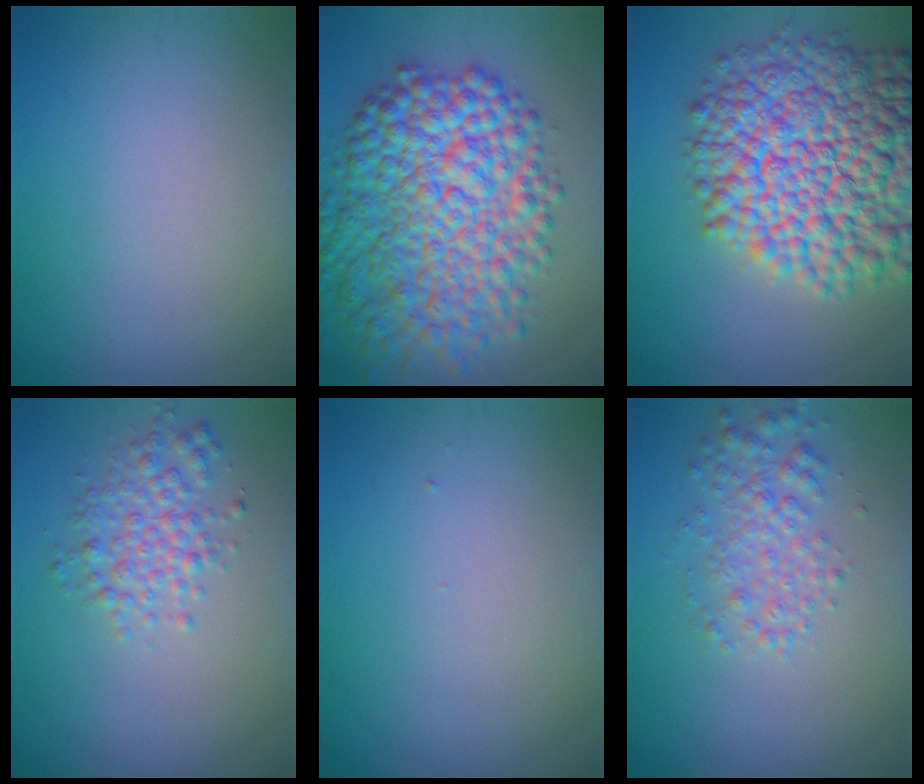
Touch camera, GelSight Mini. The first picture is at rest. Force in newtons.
{"total": 11.7, "press": 11.7, "slide": 0.2}
{"total": 14.7, "press": 14.7, "slide": 0.6}
{"total": 3.1, "press": 3.1, "slide": 0.1}
{"total": 0.0}
{"total": 2.9, "press": 2.9, "slide": 0.1}